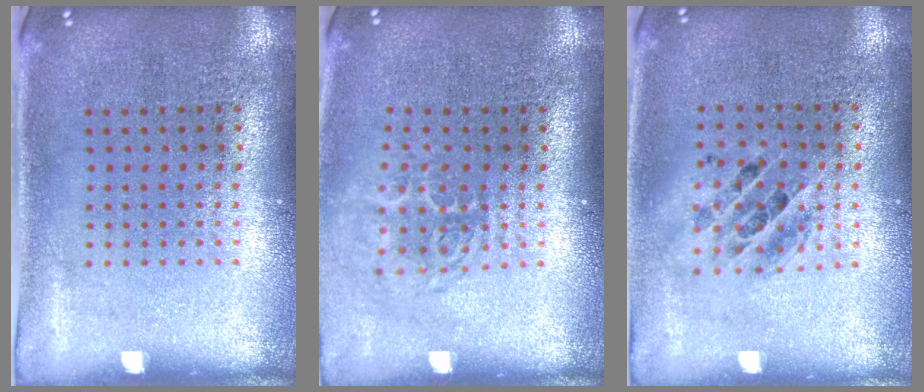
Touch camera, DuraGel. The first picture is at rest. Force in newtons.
{"total": 1.8, "press": 1.2, "slide": 1.3}
{"total": 1.4, "press": 1.2, "slide": 0.7}